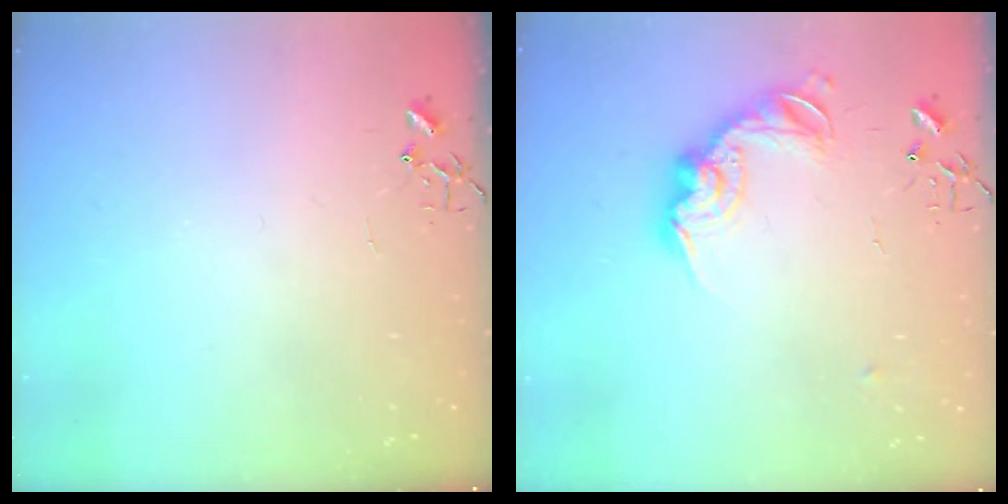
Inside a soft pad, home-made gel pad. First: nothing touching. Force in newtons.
{"total": 14.6, "press": 14.6, "slide": 0.7}